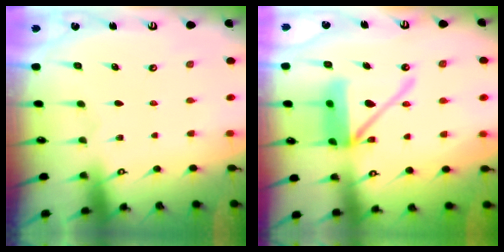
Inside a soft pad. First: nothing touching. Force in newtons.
{"total": 14.6, "press": 14.4, "slide": 2.5}